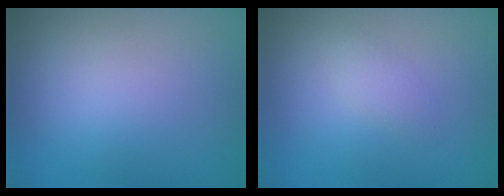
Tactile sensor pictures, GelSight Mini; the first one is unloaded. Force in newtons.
{"total": 1.1, "press": 1.1, "slide": 0.1}